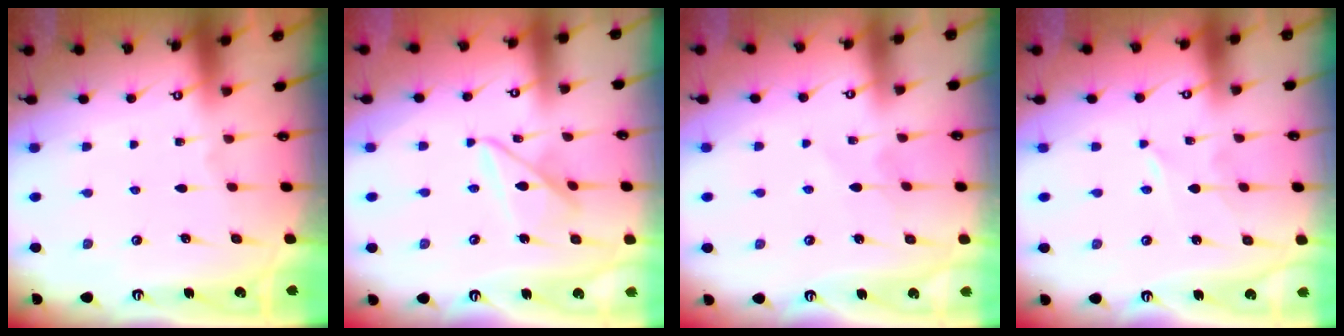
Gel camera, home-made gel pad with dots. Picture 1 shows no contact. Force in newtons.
{"total": 10.5, "press": 10.4, "slide": 0.7}
{"total": 4.4, "press": 4.4, "slide": 0.5}
{"total": 0.8, "press": 0.8, "slide": 0.1}